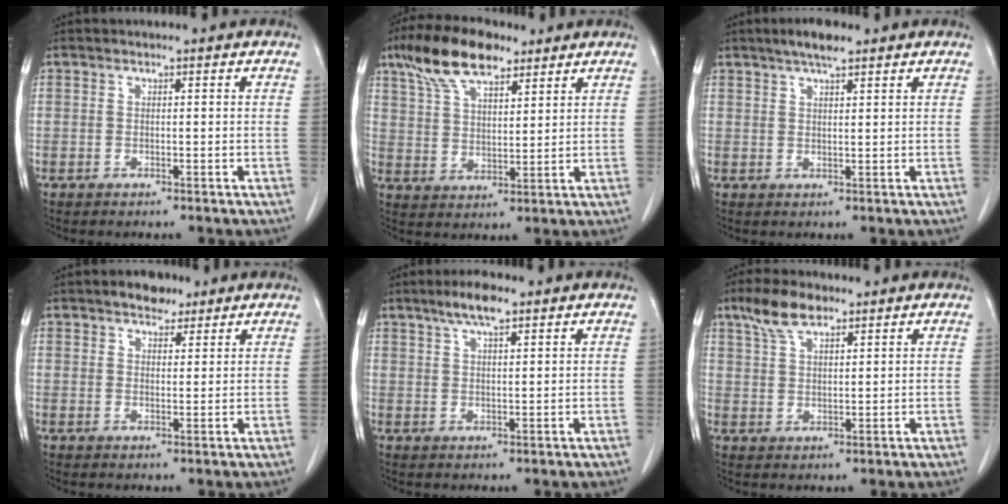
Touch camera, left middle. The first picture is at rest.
{"total": 11.0, "force": [7.7, 4.1, 6.7], "torque": [-0.132, 0.023, 0.144]}
{"total": 4.2, "force": [3.1, 0.8, 2.7], "torque": [-0.050, 0.007, 0.053]}
{"total": 4.2, "force": [3.1, 2.0, 1.9], "torque": [-0.031, 0.008, 0.052]}
{"total": 5.0, "force": [3.5, 1.0, 3.4], "torque": [-0.069, 0.007, 0.063]}
{"total": 6.1, "force": [4.4, 2.3, 3.6], "torque": [-0.078, 0.014, 0.086]}